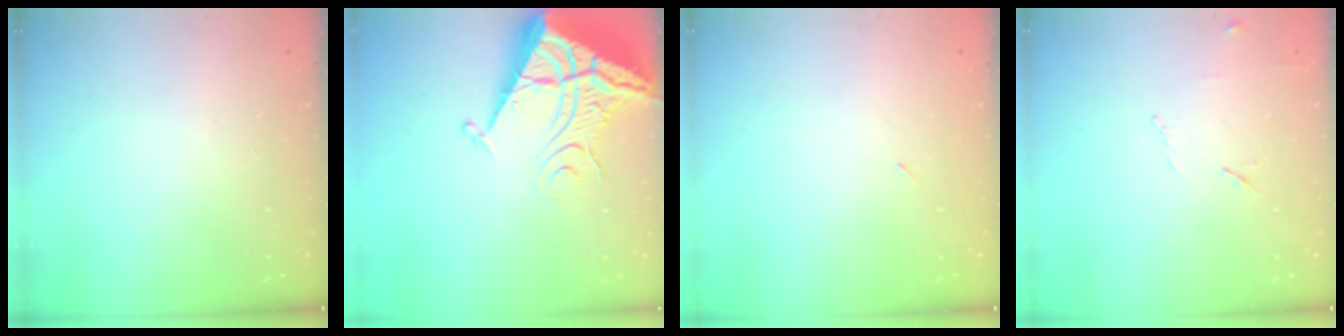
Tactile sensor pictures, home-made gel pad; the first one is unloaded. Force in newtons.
{"total": 12.2, "press": 12.1, "slide": 1.3}
{"total": 2.3, "press": 2.0, "slide": 1.2}
{"total": 5.9, "press": 5.8, "slide": 1.1}